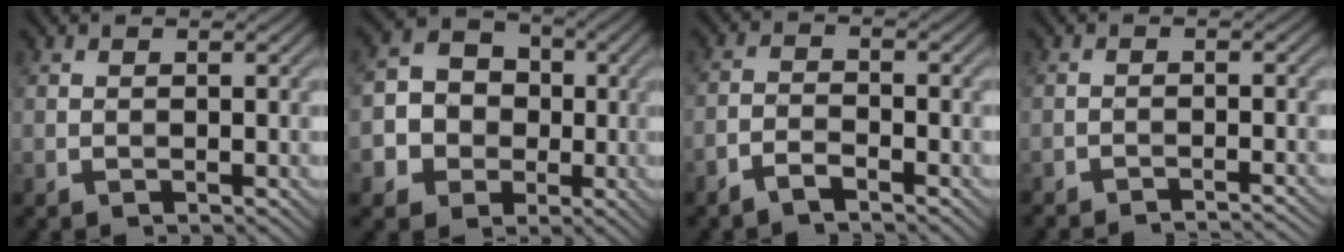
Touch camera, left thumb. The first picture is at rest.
{"total": 6.7, "force": [-1.4, 6.1, 2.4], "torque": [-0.049, -0.001, -0.048]}
{"total": 2.7, "force": [-2.3, 0.5, 1.4], "torque": [-0.031, 0.001, -0.053]}
{"total": 2.8, "force": [-2.7, 0.2, 0.9], "torque": [-0.011, 0.004, -0.045]}